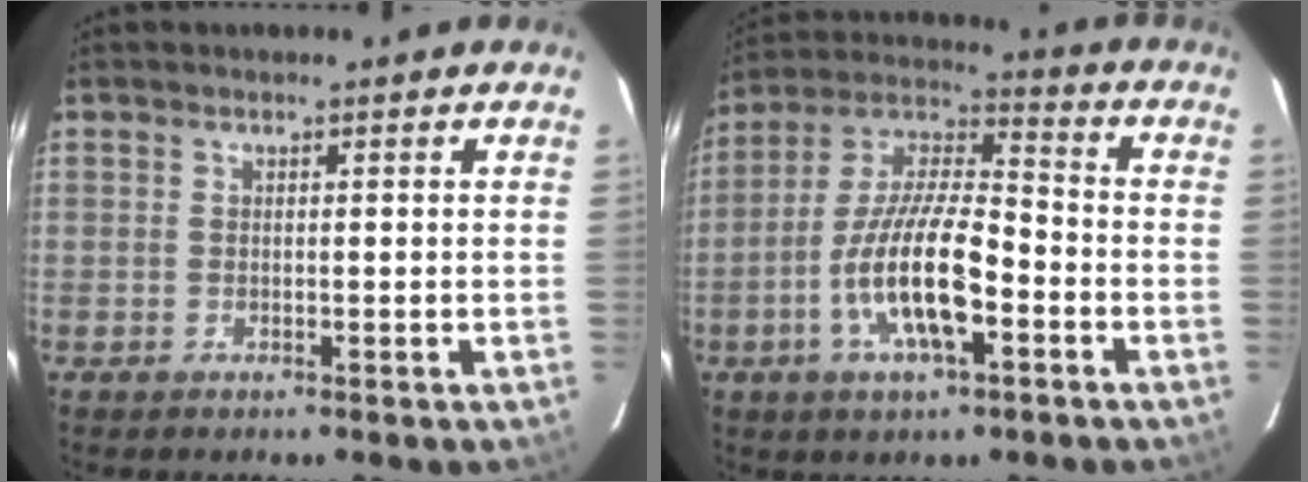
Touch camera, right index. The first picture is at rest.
{"total": 15.7, "force": [-5.6, 5.0, 13.8], "torque": [-0.278, -0.005, -0.108]}